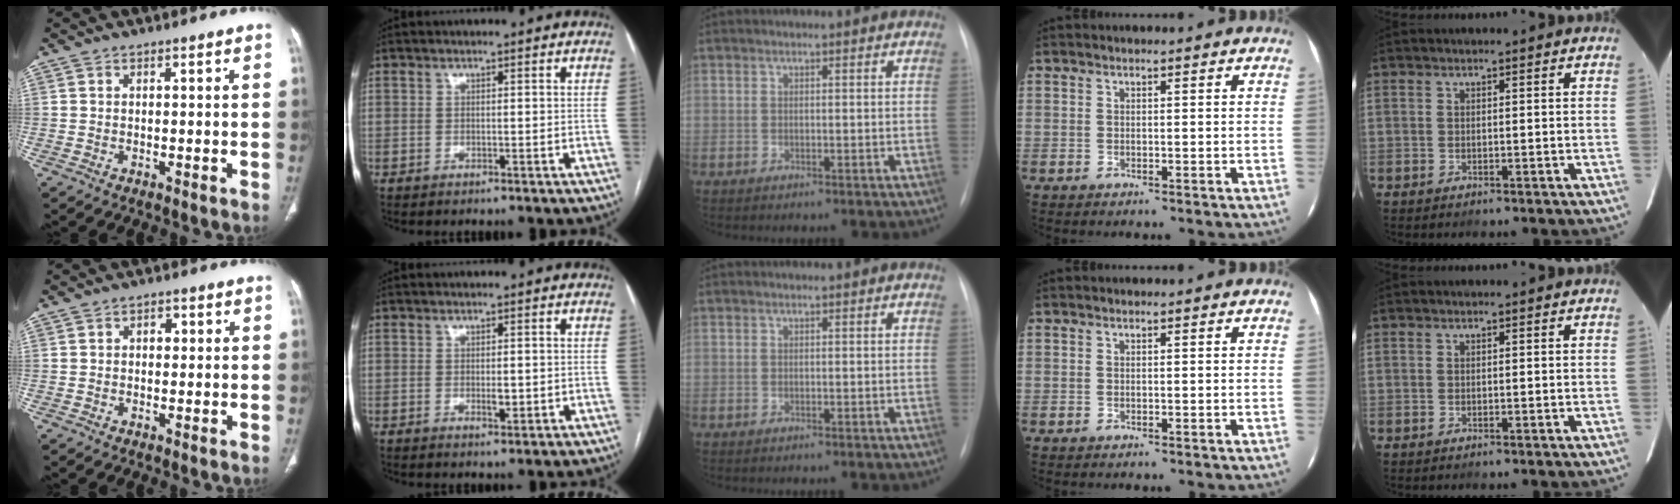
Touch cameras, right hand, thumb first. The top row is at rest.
{"thumb": {"total": 2.1, "force": [0.3, 1.5, 1.4], "torque": [-0.006, 0.002, 0.001]}, "index": {"total": 2.2, "force": [-0.4, 0.8, 2.0], "torque": [-0.035, -0.002, -0.003]}}